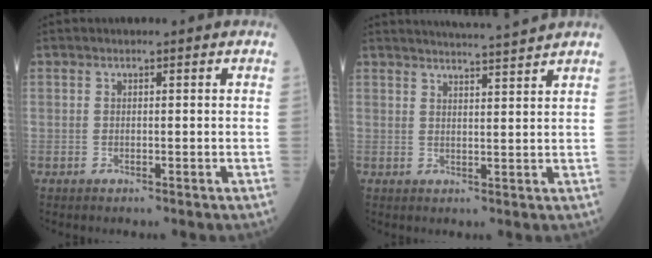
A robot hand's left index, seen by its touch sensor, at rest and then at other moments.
{"total": 8.2, "force": [7.7, -1.5, 2.5], "torque": [-0.039, 0.004, 0.103]}